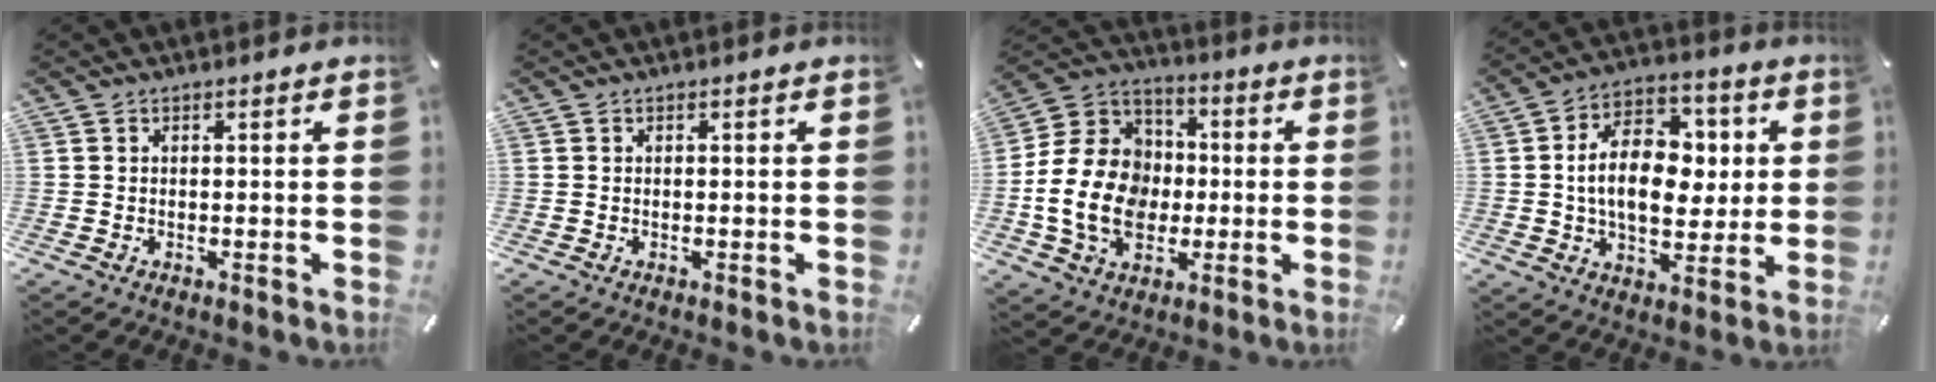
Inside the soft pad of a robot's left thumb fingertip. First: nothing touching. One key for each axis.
{"total": 0.0}
{"total": 17.9, "fx": -2.6, "fy": 14.5, "fz": 10.1, "tx": -0.229, "ty": 0.023, "tz": -0.046}
{"total": 15.7, "fx": 0.8, "fy": 10.8, "fz": 11.3, "tx": -0.193, "ty": 0.011, "tz": 0.015}